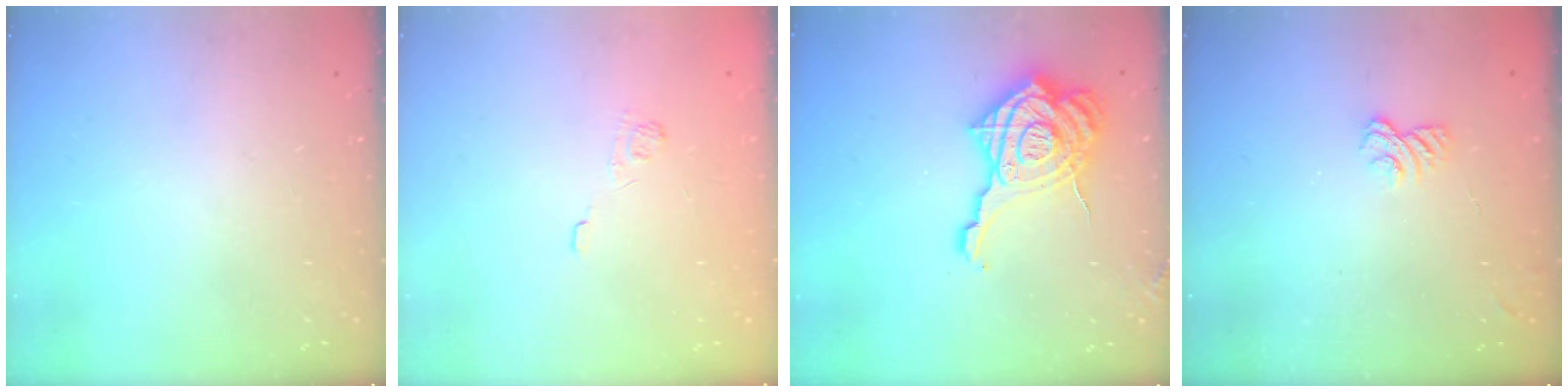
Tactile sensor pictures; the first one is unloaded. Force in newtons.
{"total": 2.3, "press": 1.9, "slide": 1.4}
{"total": 23.7, "press": 23.6, "slide": 2.4}
{"total": 2.3, "press": 1.9, "slide": 1.2}